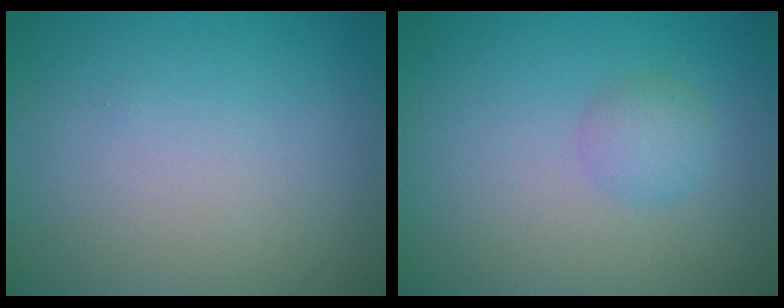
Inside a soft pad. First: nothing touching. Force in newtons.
{"total": 1.8, "press": 1.8, "slide": 0.0}